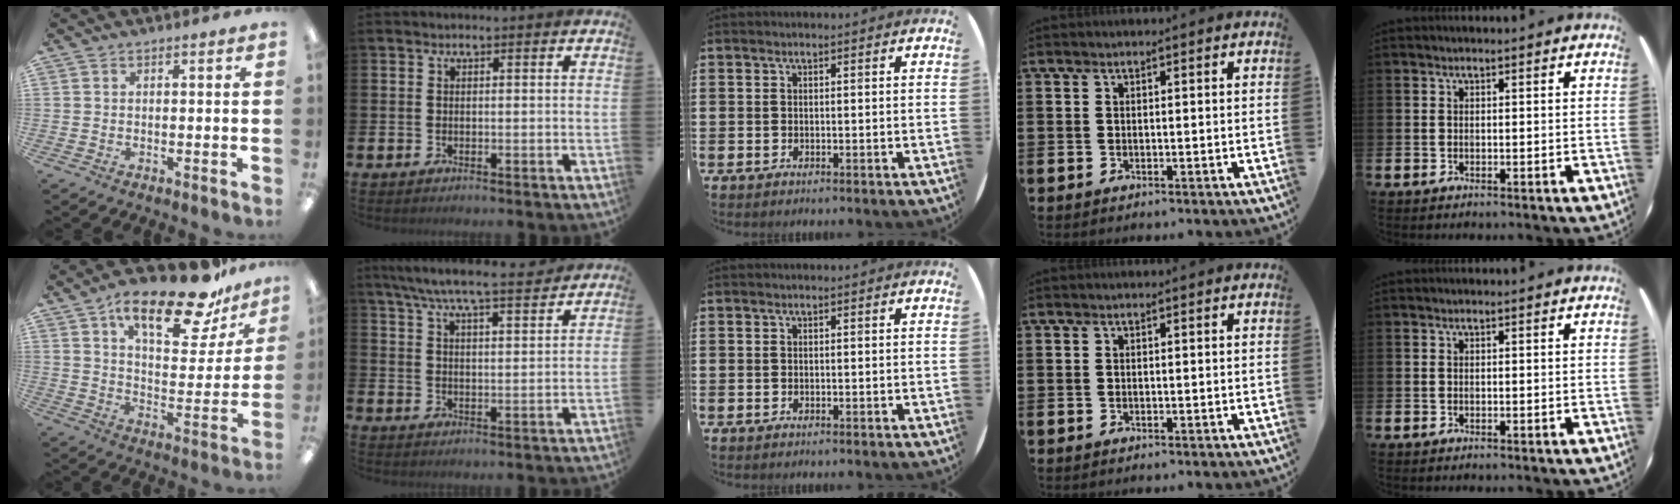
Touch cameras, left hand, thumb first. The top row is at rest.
{"thumb": {"total": 21.5, "force": [14.6, 8.1, 13.5], "torque": [-0.207, -0.081, 0.241]}, "index": {"total": 7.4, "force": [6.8, 0.4, 2.8], "torque": [-0.072, -0.039, 0.119]}}